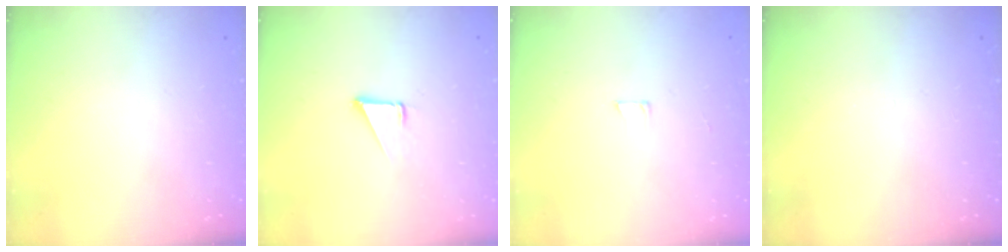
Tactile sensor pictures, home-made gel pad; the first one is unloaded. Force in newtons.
{"total": 1.7, "press": 1.7, "slide": 0.1}
{"total": 3.0, "press": 3.0, "slide": 0.2}
{"total": 0.0}